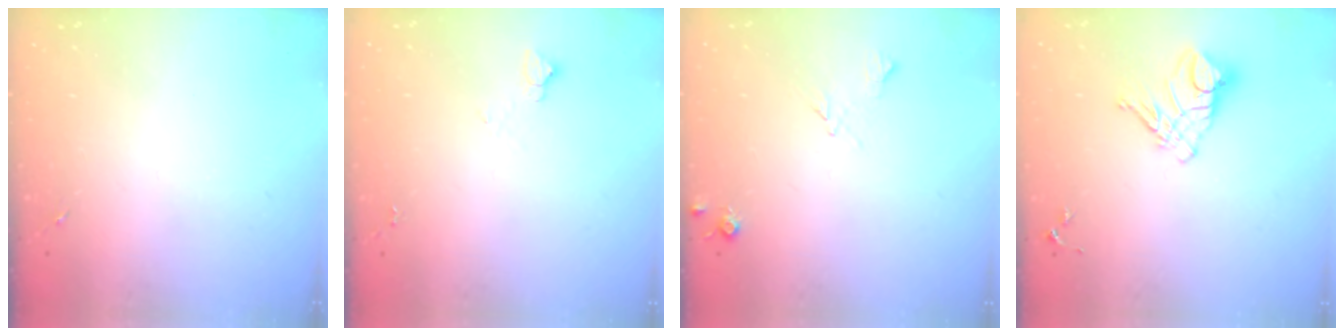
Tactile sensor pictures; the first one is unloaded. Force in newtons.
{"total": 3.6, "press": 3.6, "slide": 0.5}
{"total": 5.8, "press": 5.8, "slide": 0.8}
{"total": 10.7, "press": 10.6, "slide": 1.1}